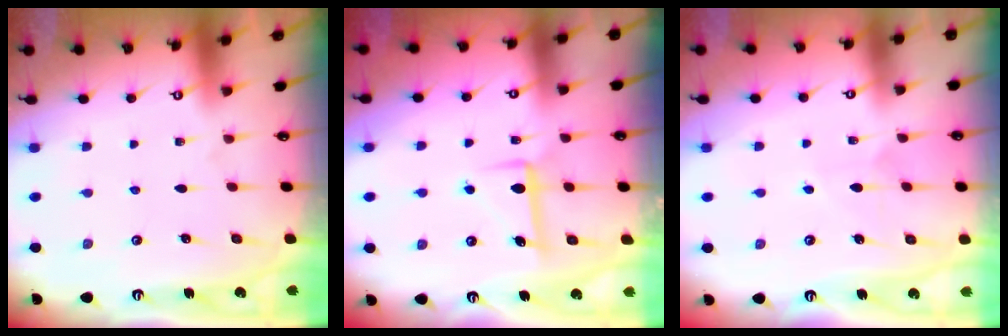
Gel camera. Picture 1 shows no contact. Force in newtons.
{"total": 6.0, "press": 5.9, "slide": 1.0}
{"total": 4.5, "press": 4.4, "slide": 0.5}